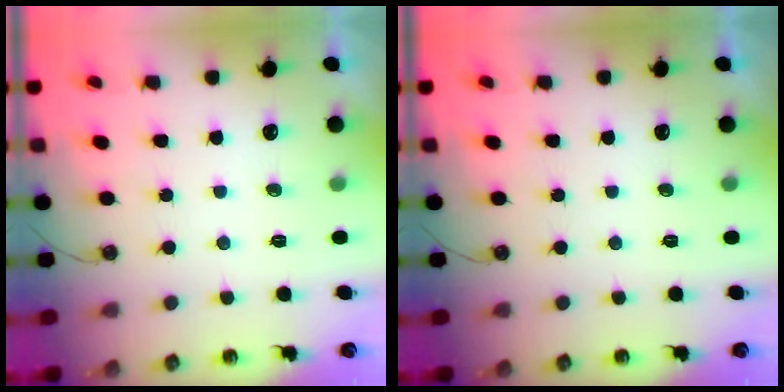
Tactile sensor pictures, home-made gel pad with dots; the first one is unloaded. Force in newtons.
{"total": 0.0}